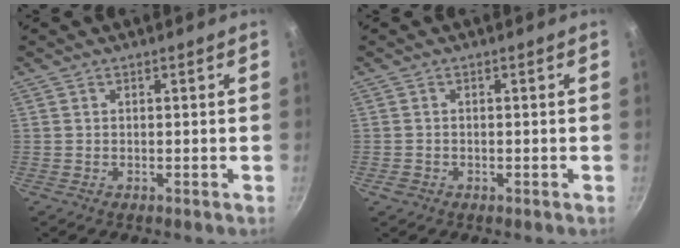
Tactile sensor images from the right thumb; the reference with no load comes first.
{"total": 1.3, "force": [-0.6, 1.0, 0.5], "torque": [-0.010, 0.002, -0.008]}